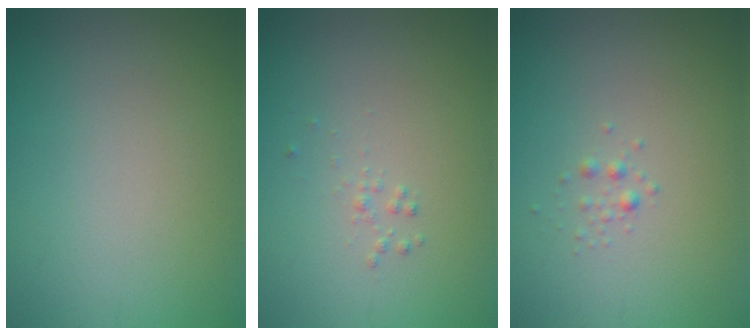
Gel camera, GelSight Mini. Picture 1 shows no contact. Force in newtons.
{"total": 0.5, "press": 0.5, "slide": 0.0}
{"total": 0.7, "press": 0.7, "slide": 0.0}